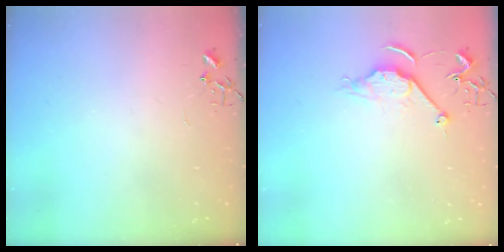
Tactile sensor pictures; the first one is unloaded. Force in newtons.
{"total": 8.2, "press": 8.1, "slide": 0.3}